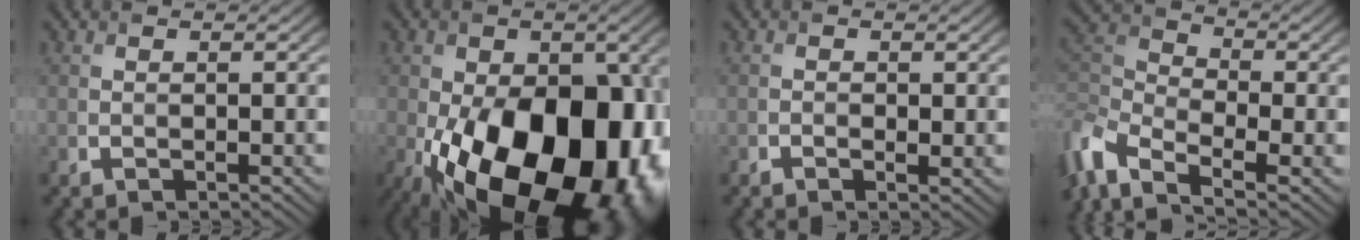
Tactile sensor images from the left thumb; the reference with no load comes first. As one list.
[{"total": 22.0, "force": [-7.2, 13.4, 15.9], "torque": [-0.237, -0.079, -0.058]}, {"total": 1.2, "force": [-0.3, 0.8, 0.8], "torque": [-0.018, -0.005, -0.004]}, {"total": 8.4, "force": [-4.2, 4.3, 6.0], "torque": [-0.149, -0.005, -0.099]}]